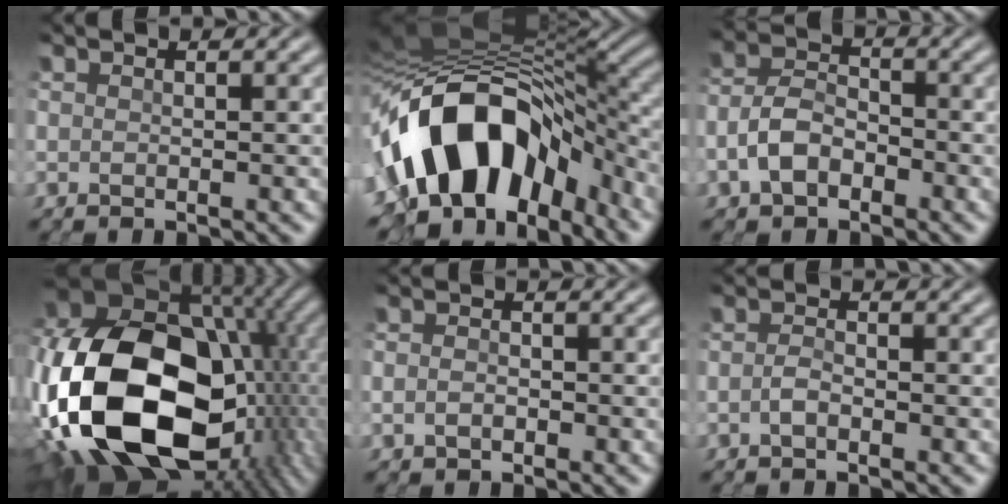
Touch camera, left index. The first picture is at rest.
{"total": 14.0, "force": [-5.3, 8.6, 9.6], "torque": [-0.157, 0.010, -0.093]}
{"total": 3.9, "force": [-2.0, 2.4, 2.4], "torque": [-0.055, 0.010, -0.043]}
{"total": 21.3, "force": [-3.3, 13.8, 15.9], "torque": [-0.363, -0.006, -0.047]}
{"total": 1.0, "force": [-0.5, 0.6, 0.6], "torque": [-0.013, 0.004, -0.013]}
{"total": 1.0, "force": [-0.4, 0.2, 0.9], "torque": [-0.023, 0.006, -0.010]}